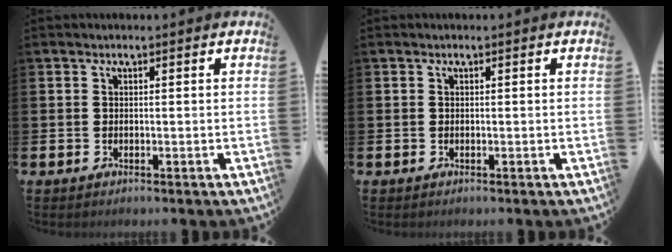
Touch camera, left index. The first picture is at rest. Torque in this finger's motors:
{"motor_torque": [0.00, 0.00, 0.00, 0.00]}